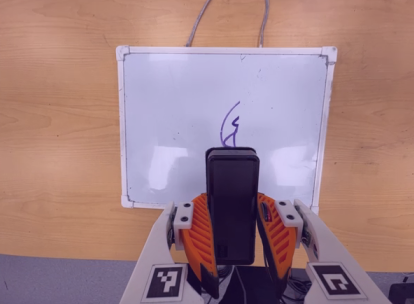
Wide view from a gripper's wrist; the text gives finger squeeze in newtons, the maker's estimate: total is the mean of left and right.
{"total": 7.0, "left": 5.5, "right": 8.5}